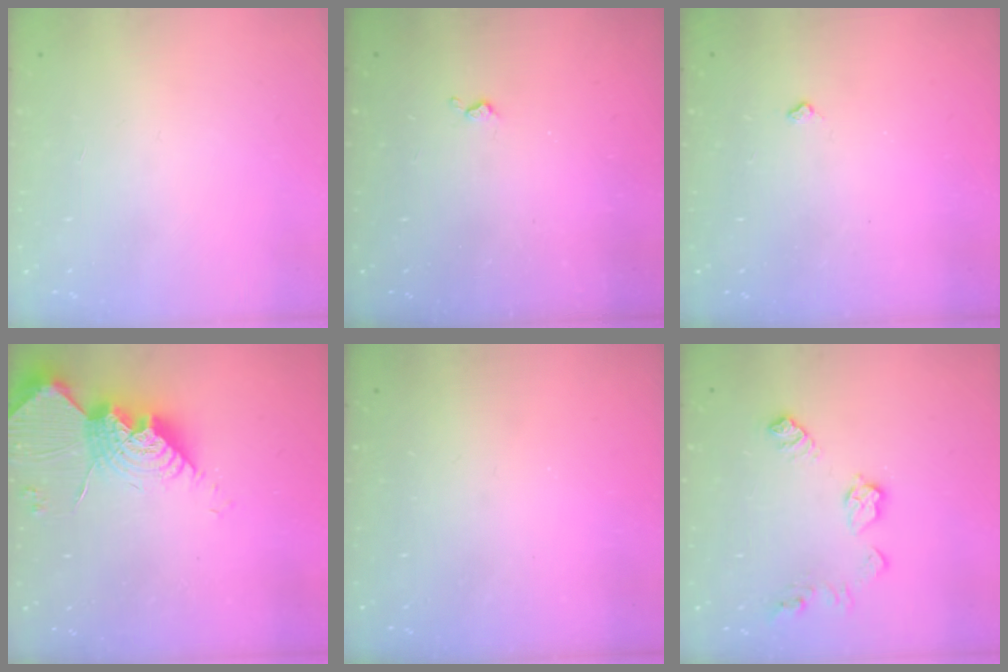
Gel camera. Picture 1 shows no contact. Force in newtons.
{"total": 3.0, "press": 2.9, "slide": 0.4}
{"total": 2.8, "press": 2.8, "slide": 0.4}
{"total": 16.8, "press": 16.7, "slide": 1.2}
{"total": 0.0}
{"total": 9.7, "press": 9.7, "slide": 0.6}